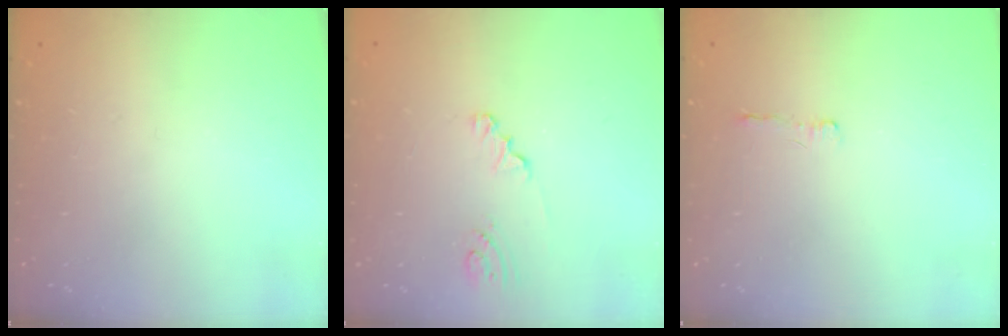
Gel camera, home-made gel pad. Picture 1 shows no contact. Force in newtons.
{"total": 1.7, "press": 1.7, "slide": 0.3}
{"total": 2.0, "press": 2.0, "slide": 0.5}